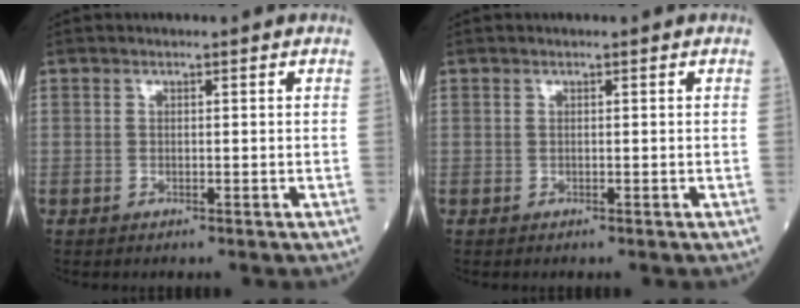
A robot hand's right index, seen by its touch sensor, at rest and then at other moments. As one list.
[{"total": 0.0}]